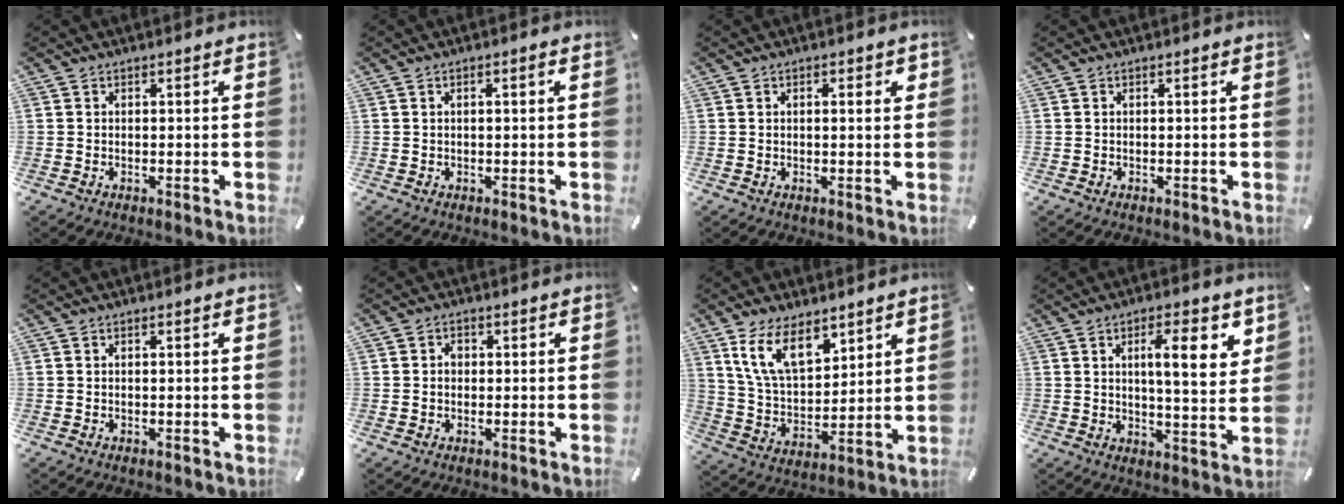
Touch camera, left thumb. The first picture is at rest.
{"total": 1.2, "force": [0.2, 0.1, 1.2], "torque": [-0.021, 0.000, 0.002]}
{"total": 1.5, "force": [0.3, 0.6, 1.4], "torque": [-0.019, 0.001, 0.002]}
{"total": 0.0}
{"total": 0.0}
{"total": 1.8, "force": [-0.1, 1.5, 1.0], "torque": [-0.020, 0.006, -0.004]}
{"total": 13.4, "force": [8.4, 7.1, 7.7], "torque": [-0.172, -0.033, 0.157]}
{"total": 10.8, "force": [4.2, 3.1, 9.4], "torque": [-0.141, -0.015, 0.059]}